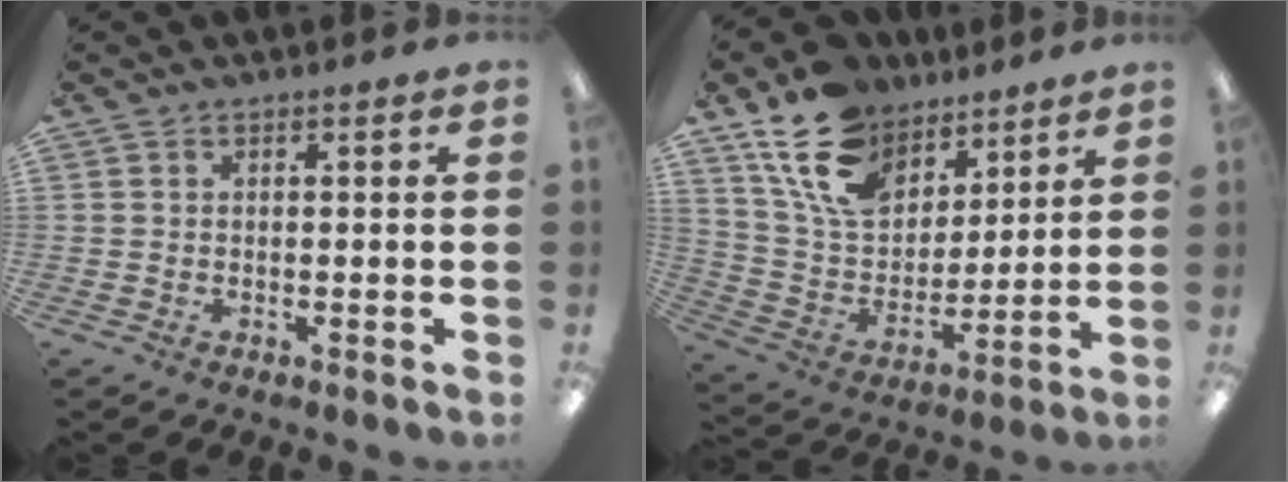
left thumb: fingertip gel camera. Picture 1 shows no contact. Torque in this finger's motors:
{"motor_torque": [2.45, 1.46, 1.40, -1.37, 0.13]}